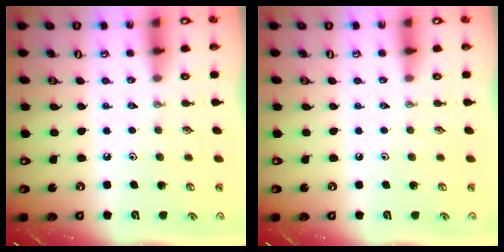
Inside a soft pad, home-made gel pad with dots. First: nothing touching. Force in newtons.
{"total": 0.0}